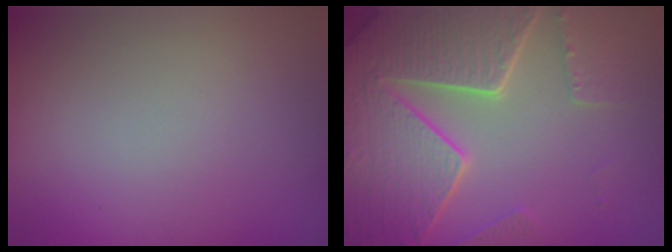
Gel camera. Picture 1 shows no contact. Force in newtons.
{"total": 8.2, "press": 6.1, "slide": 5.6}